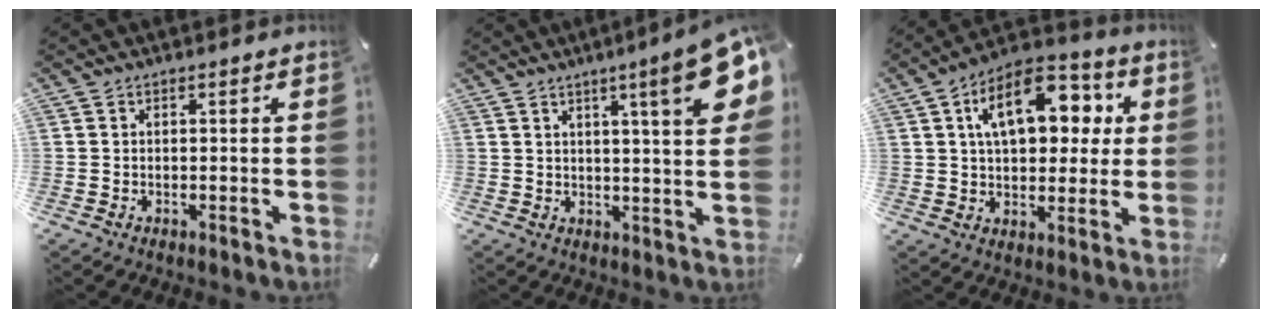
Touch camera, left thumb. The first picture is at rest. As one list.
[{"total": 14.8, "force": [6.3, 2.3, 13.2], "torque": [-0.188, -0.028, 0.089]}, {"total": 15.8, "force": [5.3, 9.7, 11.3], "torque": [-0.180, -0.001, 0.090]}]